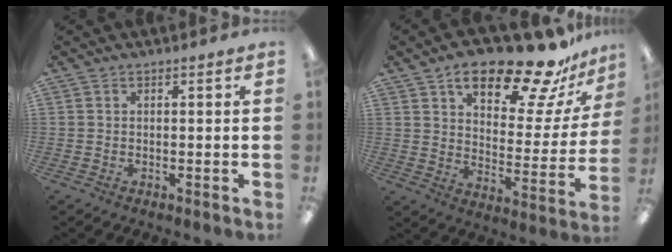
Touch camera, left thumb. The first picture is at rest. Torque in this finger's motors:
{"motor_torque": [0.61, 0.66, 1.37, -1.40, 0.23]}